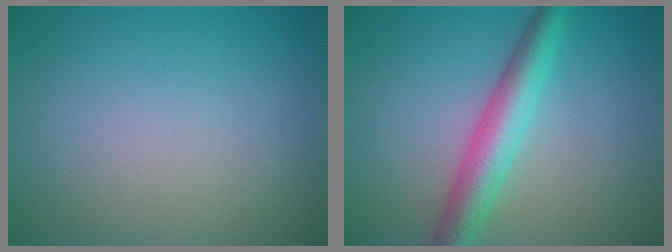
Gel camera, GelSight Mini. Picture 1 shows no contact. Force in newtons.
{"total": 4.6, "press": 4.6, "slide": 0.0}